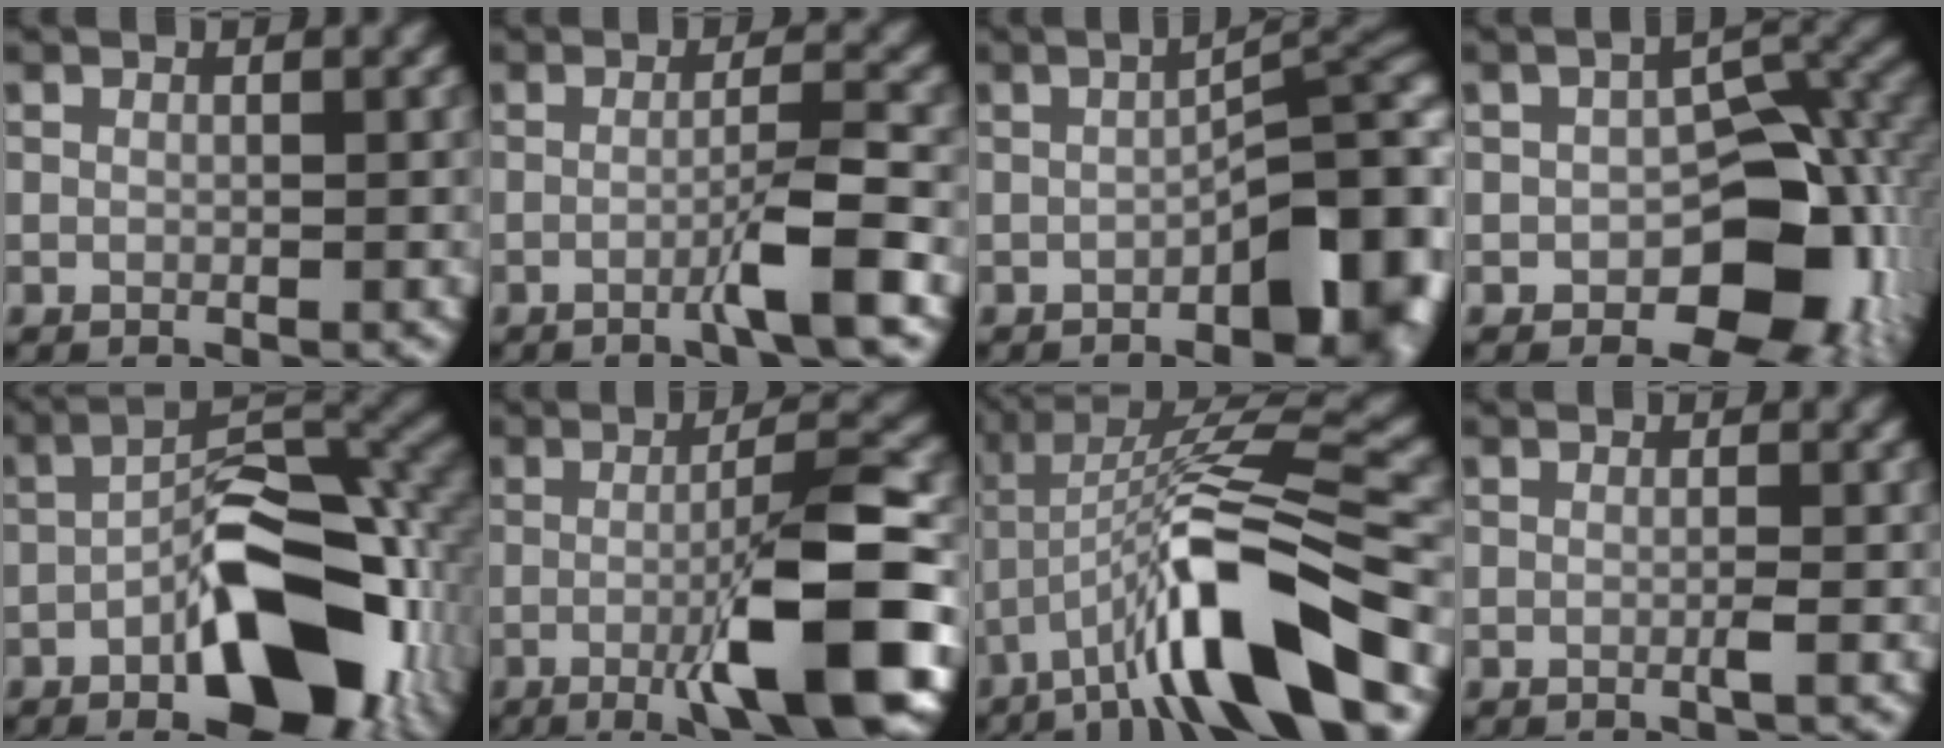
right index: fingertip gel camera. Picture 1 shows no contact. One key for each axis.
{"total": 3.7, "fx": -1.4, "fy": 0.1, "fz": 3.4, "tx": -0.050, "ty": 0.011, "tz": -0.037}
{"total": 8.8, "fx": -2.7, "fy": 3.2, "fz": 7.7, "tx": -0.079, "ty": 0.009, "tz": -0.039}
{"total": 9.6, "fx": -3.0, "fy": 5.7, "fz": 7.2, "tx": -0.081, "ty": -0.005, "tz": -0.042}
{"total": 12.2, "fx": -4.6, "fy": 5.4, "fz": 9.9, "tx": -0.142, "ty": 0.008, "tz": -0.080}
{"total": 10.8, "fx": -2.9, "fy": 2.0, "fz": 10.2, "tx": -0.138, "ty": 0.007, "tz": -0.054}
{"total": 10.9, "fx": -5.4, "fy": 1.9, "fz": 9.2, "tx": -0.161, "ty": 0.017, "tz": -0.097}
{"total": 0.7, "fx": -0.2, "fy": 0.0, "fz": 0.7, "tx": -0.014, "ty": -0.002, "tz": -0.008}